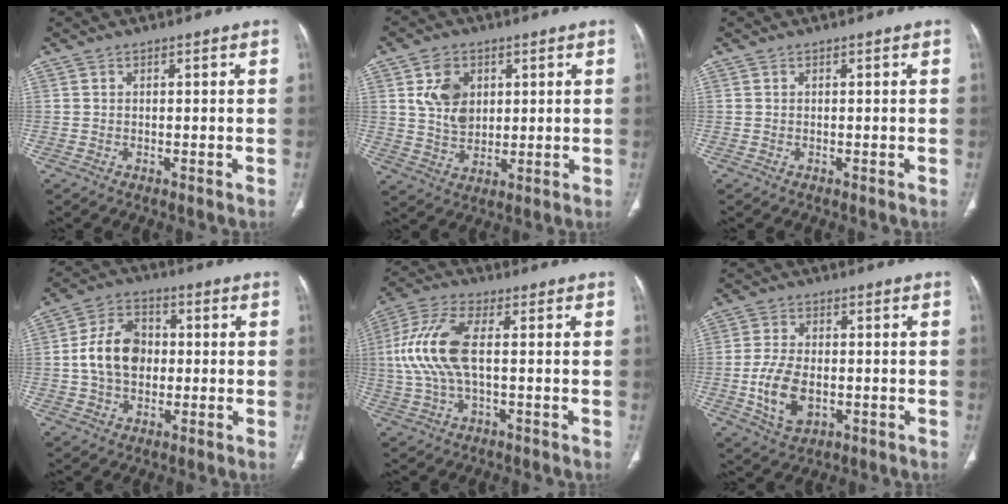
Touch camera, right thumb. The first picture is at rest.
{"total": 8.5, "force": [2.6, 6.3, 5.1], "torque": [-0.069, -0.016, 0.053]}
{"total": 0.0}
{"total": 11.3, "force": [0.0, 8.2, 7.7], "torque": [-0.120, 0.020, -0.007]}
{"total": 11.9, "force": [0.6, 4.9, 10.9], "torque": [-0.260, 0.020, 0.008]}
{"total": 9.6, "force": [-1.9, 5.8, 7.3], "torque": [-0.136, 0.001, -0.027]}